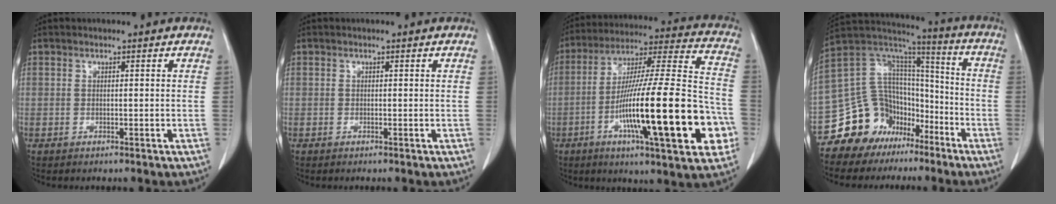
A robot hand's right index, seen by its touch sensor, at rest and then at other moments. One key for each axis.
{"total": 0.0}
{"total": 26.8, "fx": -8.0, "fy": 3.0, "fz": 25.4, "tx": -0.372, "ty": -0.006, "tz": -0.128}
{"total": 15.6, "fx": -9.9, "fy": 11.2, "fz": 4.6, "tx": -0.082, "ty": 0.096, "tz": -0.163}